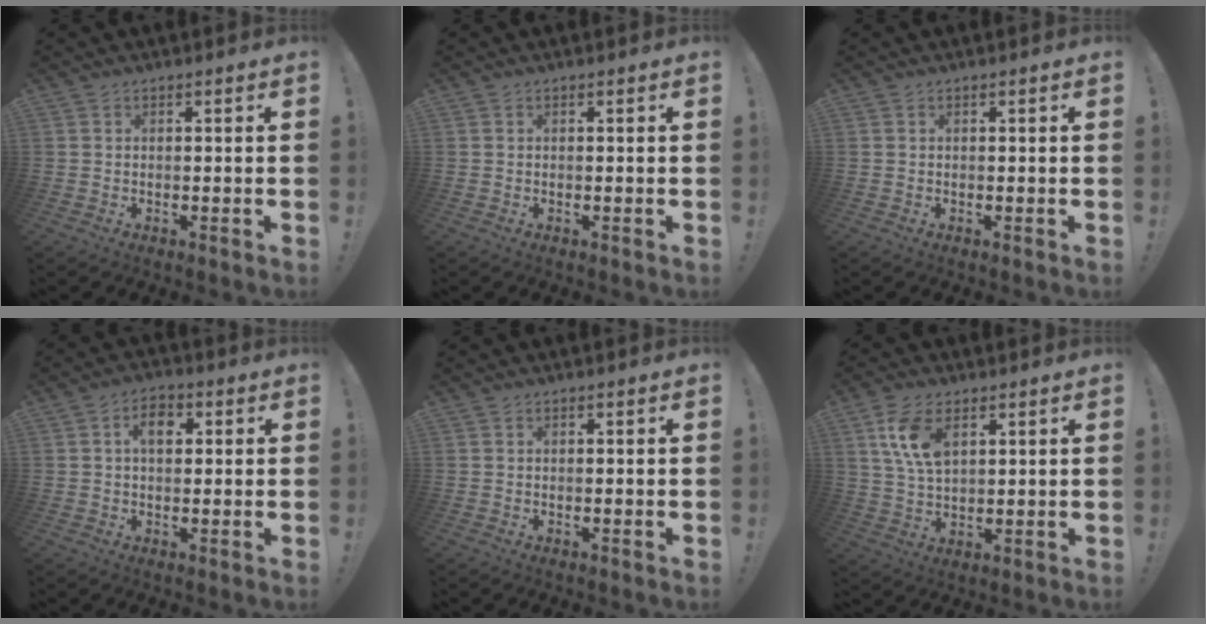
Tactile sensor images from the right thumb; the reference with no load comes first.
{"total": 0.0}
{"total": 0.0}
{"total": 5.0, "force": [1.1, 3.3, 3.5], "torque": [-0.054, 0.008, 0.015]}
{"total": 0.0}
{"total": 9.9, "force": [4.3, 5.3, 7.1], "torque": [-0.142, -0.009, 0.080]}